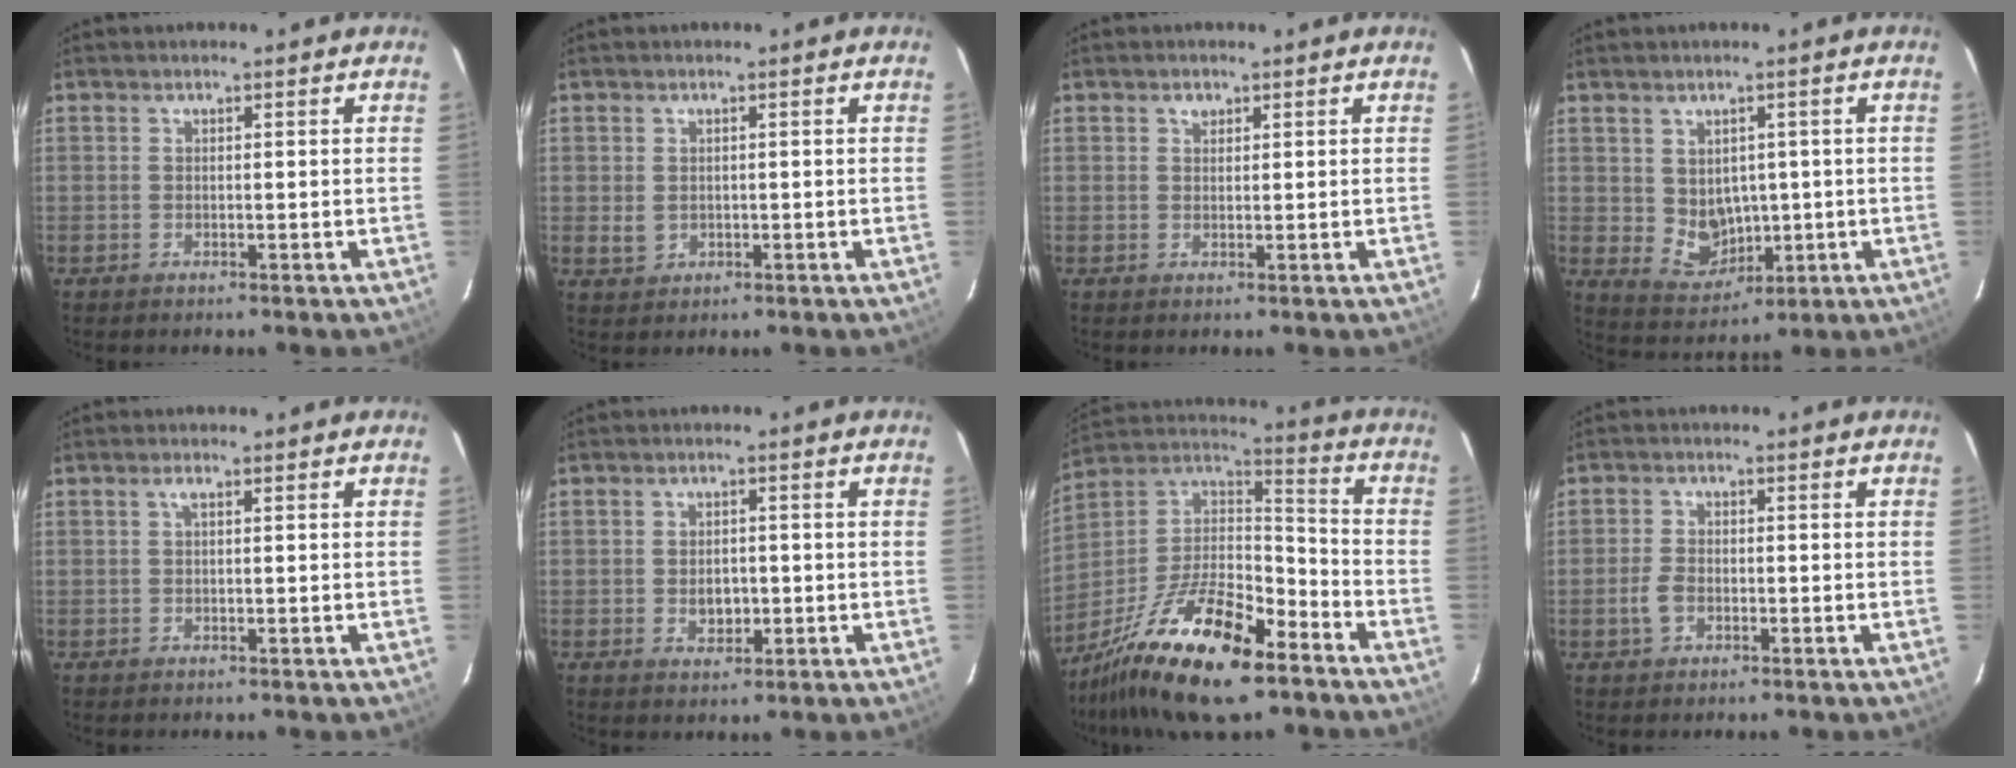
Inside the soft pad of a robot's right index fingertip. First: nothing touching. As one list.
[{"total": 2.4, "force": [0.1, 2.3, 0.7], "torque": [-0.015, 0.001, 0.004]}, {"total": 1.2, "force": [0.6, 0.9, 0.4], "torque": [-0.005, 0.004, 0.011]}, {"total": 6.5, "force": [0.5, 5.8, 3.0], "torque": [-0.058, -0.003, 0.031]}, {"total": 0.8, "force": [0.3, 0.0, 0.8], "torque": [-0.016, 0.004, 0.003]}, {"total": 3.7, "force": [-0.6, 2.7, 2.5], "torque": [-0.040, 0.000, -0.008]}, {"total": 23.1, "force": [-14.6, 8.4, 15.7], "torque": [-0.315, -0.013, -0.257]}, {"total": 3.3, "force": [-1.3, 2.4, 1.9], "torque": [-0.046, 0.004, -0.024]}]